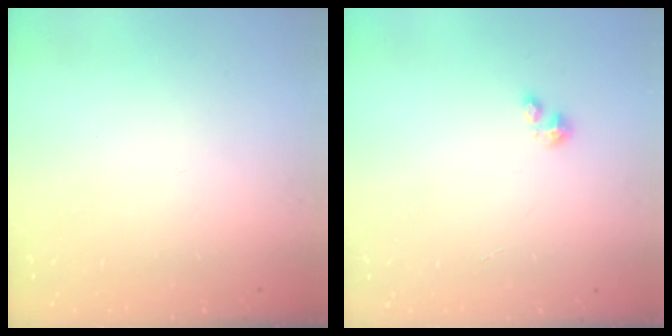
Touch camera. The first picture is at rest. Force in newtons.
{"total": 0.9, "press": 0.9, "slide": 0.3}